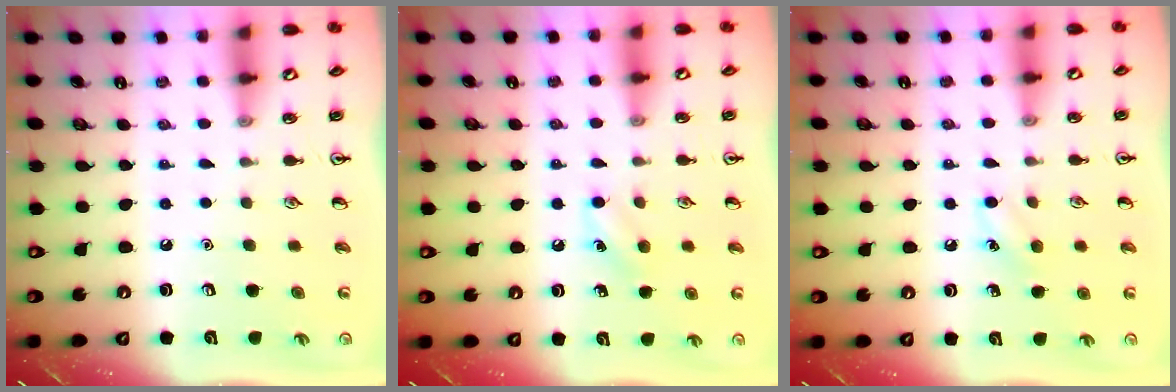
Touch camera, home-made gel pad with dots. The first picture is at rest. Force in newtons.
{"total": 7.2, "press": 7.0, "slide": 1.8}
{"total": 6.1, "press": 5.8, "slide": 1.6}